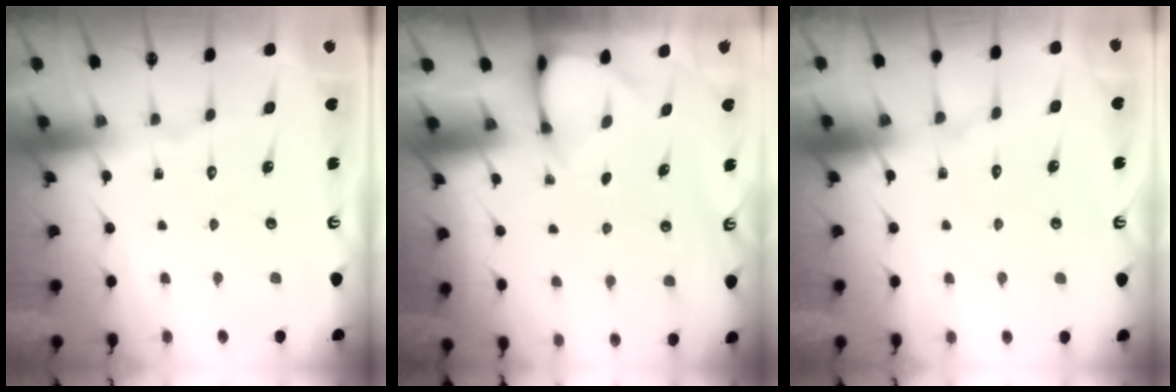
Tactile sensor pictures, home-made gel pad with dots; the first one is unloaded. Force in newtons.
{"total": 3.0, "press": 3.0, "slide": 0.2}
{"total": 3.8, "press": 3.8, "slide": 0.4}